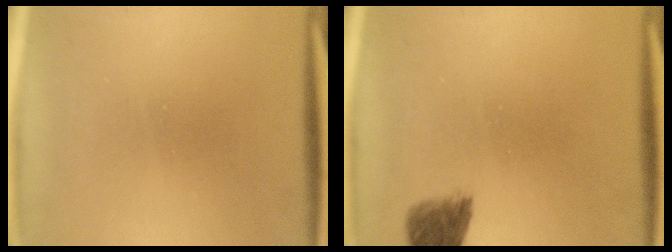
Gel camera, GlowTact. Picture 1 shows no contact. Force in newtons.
{"total": 4.1}